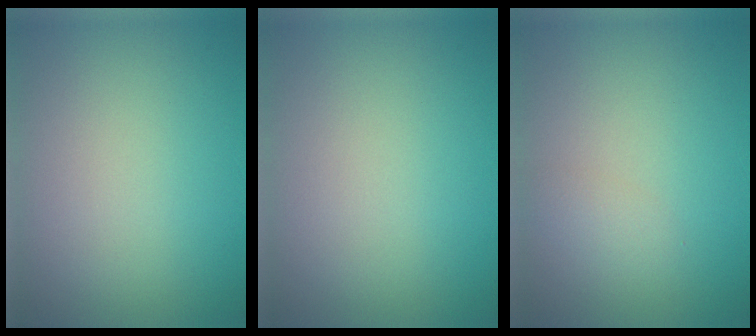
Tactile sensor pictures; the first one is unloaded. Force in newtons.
{"total": 0.0}
{"total": 1.0, "press": 1.0, "slide": 0.1}